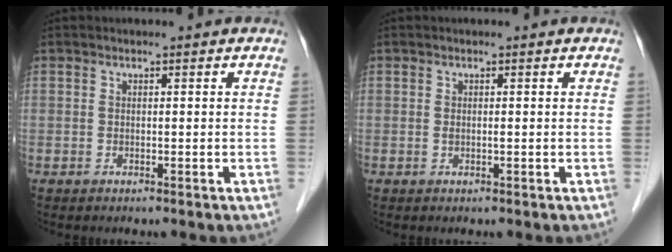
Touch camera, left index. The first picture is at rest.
{"total": 0.6, "force": [0.1, 0.1, 0.6], "torque": [-0.019, 0.001, 0.002]}